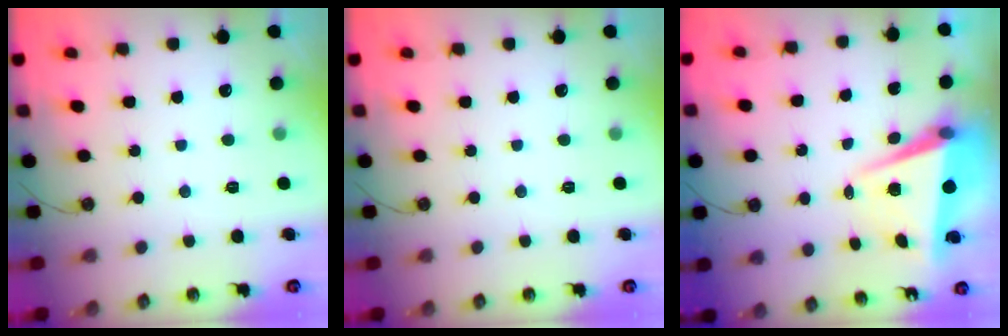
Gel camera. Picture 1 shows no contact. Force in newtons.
{"total": 0.0}
{"total": 6.0, "press": 5.7, "slide": 2.0}